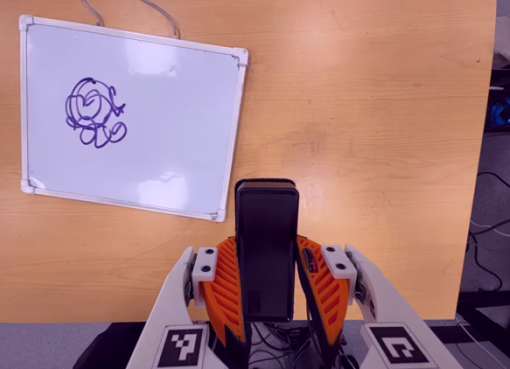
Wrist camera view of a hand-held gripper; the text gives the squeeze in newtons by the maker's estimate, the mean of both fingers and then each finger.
{"total": 3.6, "left": 2.0, "right": 5.3}